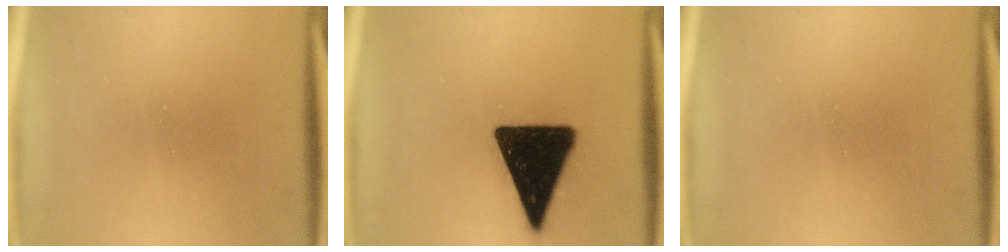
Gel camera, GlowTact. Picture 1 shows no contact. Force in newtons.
{"total": 18.5}
{"total": 0.0}